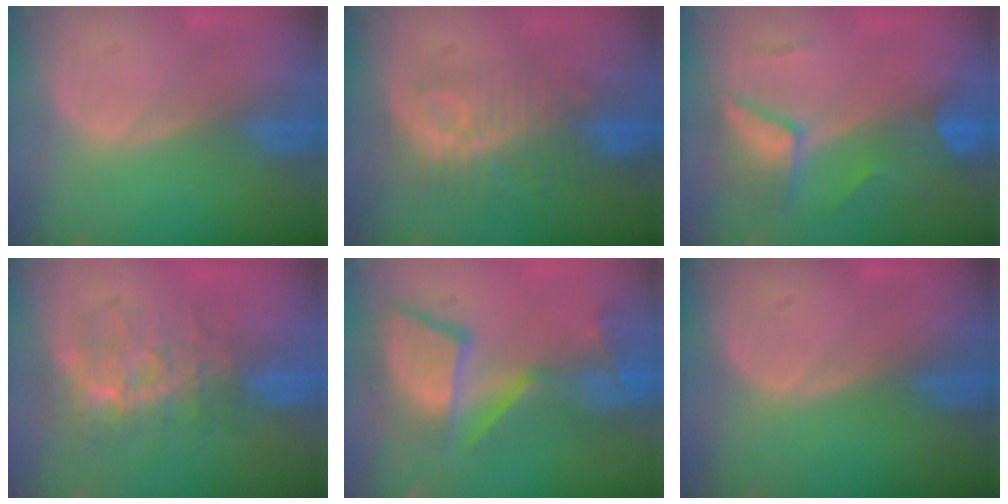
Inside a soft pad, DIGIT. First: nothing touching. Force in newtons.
{"total": 9.7, "press": 8.8, "slide": 4.0}
{"total": 7.4, "press": 6.6, "slide": 3.5}
{"total": 8.8, "press": 7.5, "slide": 4.7}
{"total": 12.2, "press": 11.1, "slide": 5.1}
{"total": 0.0}